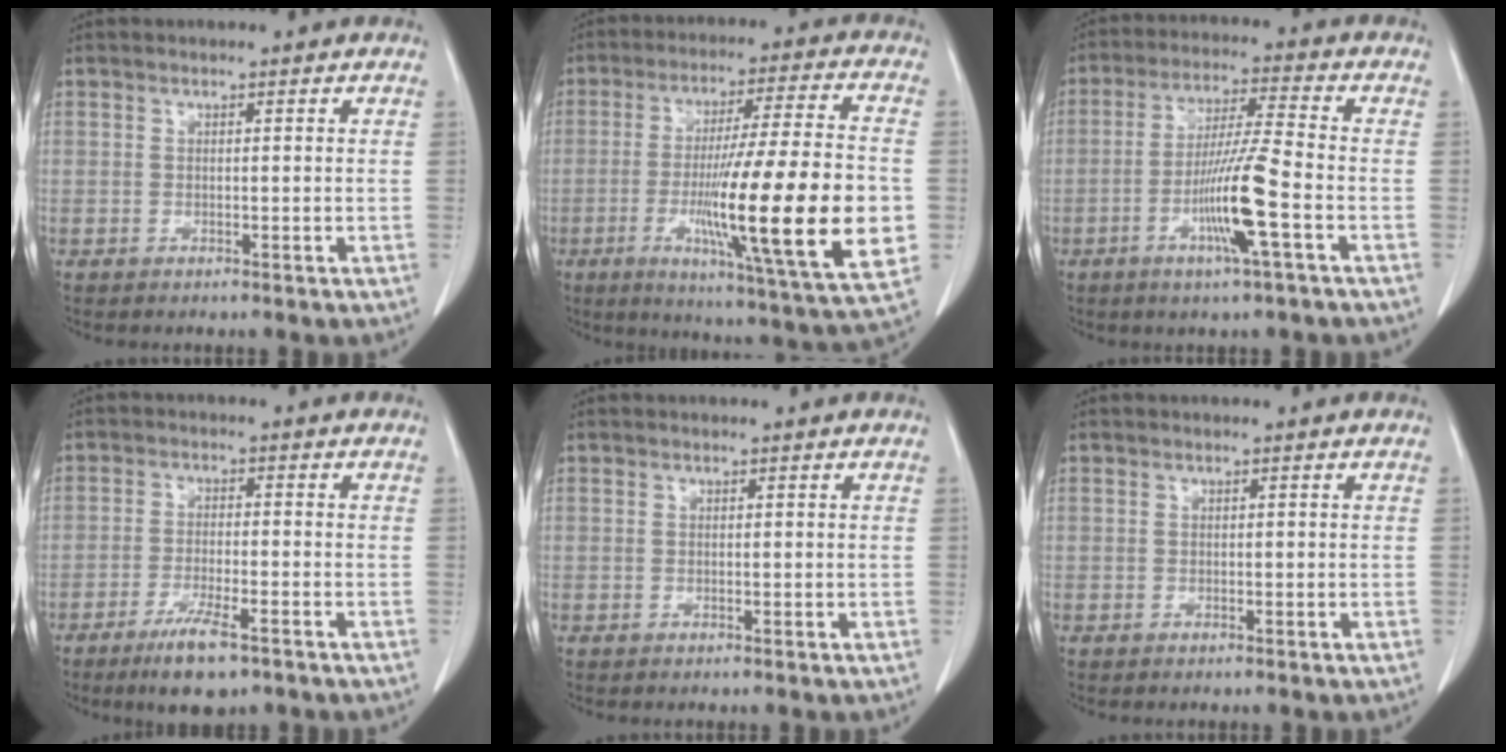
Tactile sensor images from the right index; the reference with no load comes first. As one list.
[{"total": 23.4, "force": [-4.4, 0.5, 23.0], "torque": [-0.333, -0.024, -0.073]}, {"total": 10.2, "force": [-3.5, -0.6, 9.6], "torque": [-0.185, -0.010, -0.069]}, {"total": 7.0, "force": [-4.6, 1.1, 5.1], "torque": [-0.093, -0.013, -0.076]}, {"total": 0.0}, {"total": 0.0}]